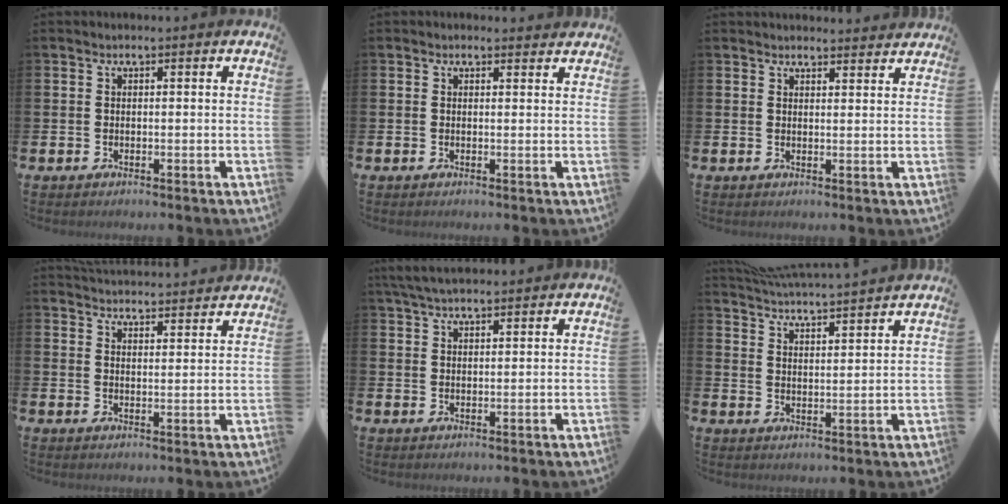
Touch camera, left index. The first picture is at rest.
{"total": 0.9, "force": [0.8, 0.4, 0.1], "torque": [0.006, 0.002, 0.013]}
{"total": 2.6, "force": [2.5, 0.5, -0.1], "torque": [0.007, -0.016, 0.044]}
{"total": 4.4, "force": [4.4, 0.1, -0.2], "torque": [-0.006, -0.033, 0.079]}
{"total": 4.6, "force": [4.2, 0.9, 1.7], "torque": [-0.037, -0.008, 0.078]}
{"total": 4.7, "force": [4.7, -0.4, 0.3], "torque": [-0.028, -0.041, 0.081]}